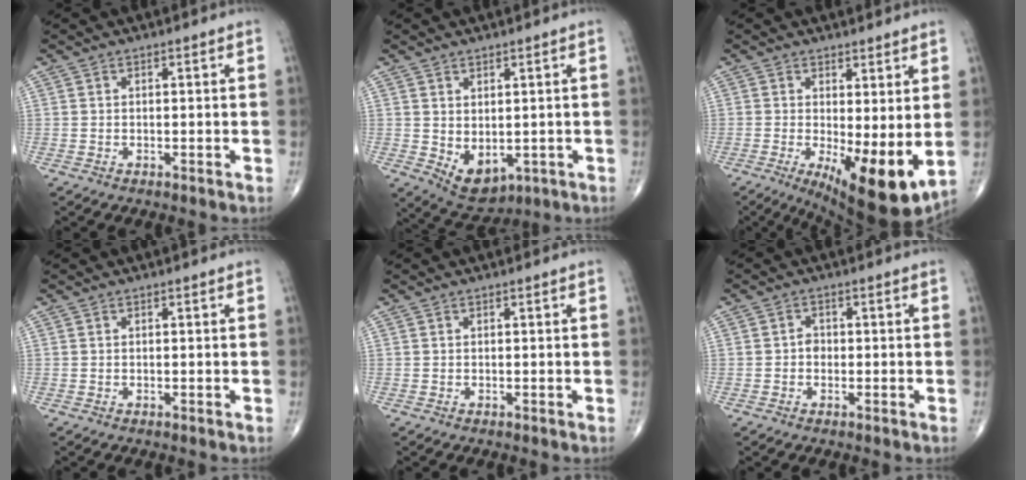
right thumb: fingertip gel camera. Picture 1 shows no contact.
{"total": 6.8, "force": [-0.7, 4.3, 5.3], "torque": [-0.067, -0.008, 0.014]}
{"total": 12.0, "force": [-1.0, 4.0, 11.3], "torque": [-0.166, -0.029, -0.003]}
{"total": 0.0}
{"total": 0.0}
{"total": 1.7, "force": [-0.4, 1.4, 0.8], "torque": [0.000, 0.007, -0.009]}